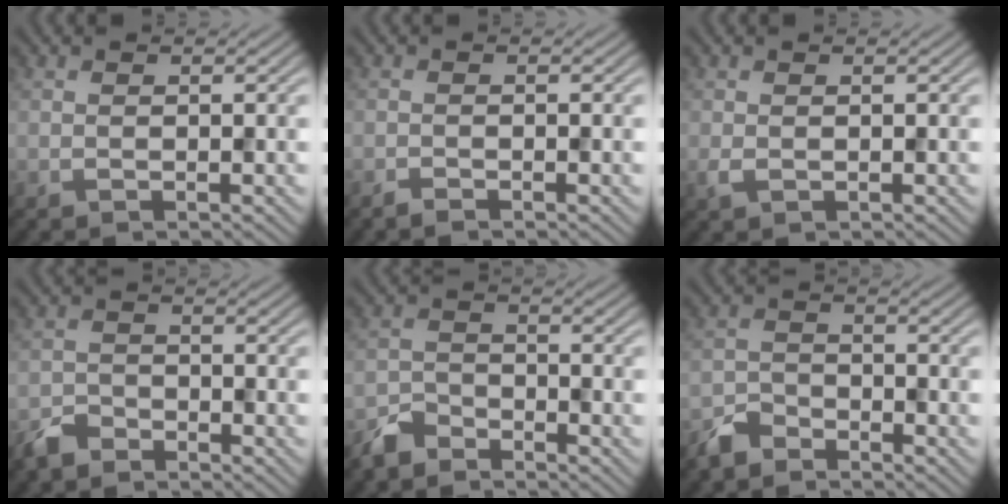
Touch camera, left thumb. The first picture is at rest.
{"total": 1.1, "force": [-1.1, 0.0, 0.4], "torque": [-0.008, -0.001, -0.021]}
{"total": 1.0, "force": [-0.3, 0.6, 0.7], "torque": [-0.023, -0.003, -0.003]}
{"total": 3.1, "force": [-2.7, 1.2, 0.8], "torque": [-0.017, -0.003, -0.064]}
{"total": 3.7, "force": [-3.3, 1.4, 0.8], "torque": [-0.019, -0.001, -0.078]}
{"total": 3.6, "force": [-3.2, 1.4, 0.9], "torque": [-0.021, -0.001, -0.075]}